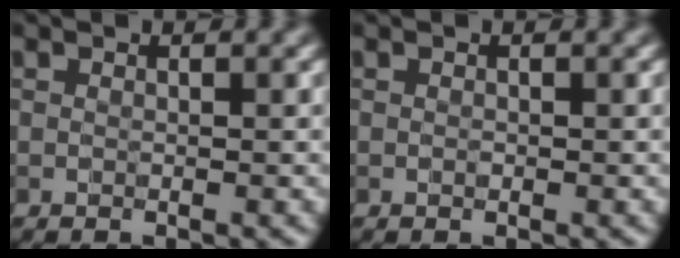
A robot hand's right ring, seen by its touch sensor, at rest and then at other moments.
{"total": 0.0}